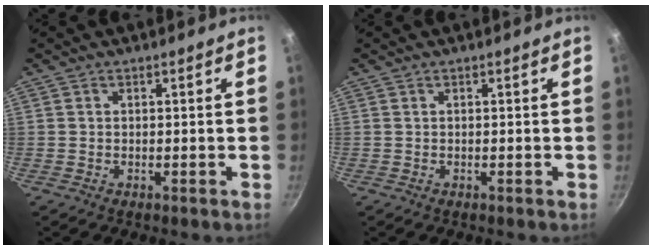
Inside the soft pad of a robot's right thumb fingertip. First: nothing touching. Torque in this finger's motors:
{"motor_torque": [0.04, 0.04, -0.03, -0.01, 0.03]}